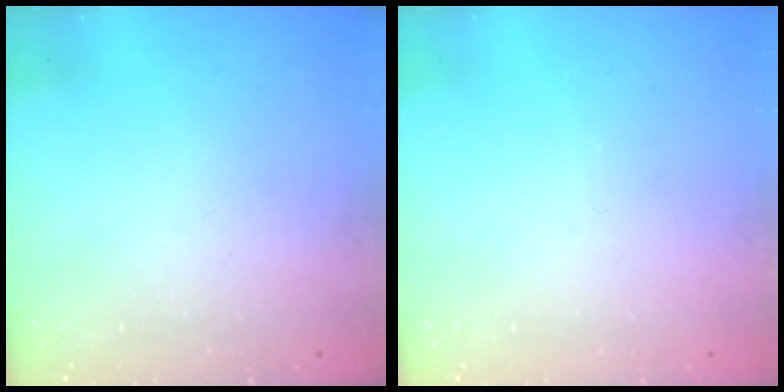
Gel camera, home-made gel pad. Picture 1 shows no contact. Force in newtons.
{"total": 0.0}